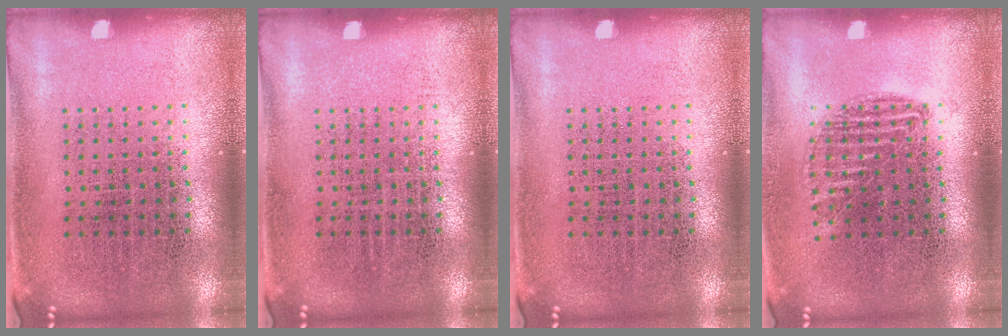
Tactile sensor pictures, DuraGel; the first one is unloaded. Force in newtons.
{"total": 0.0}
{"total": 0.0}
{"total": 0.9, "press": 0.8, "slide": 0.3}